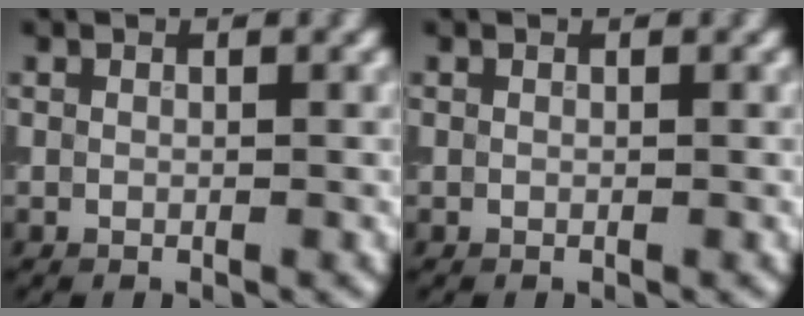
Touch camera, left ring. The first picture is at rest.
{"total": 0.0}